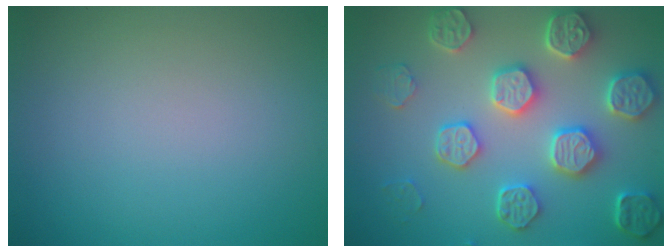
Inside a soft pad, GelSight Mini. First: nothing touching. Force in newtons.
{"total": 7.1, "press": 6.0, "slide": 3.8}